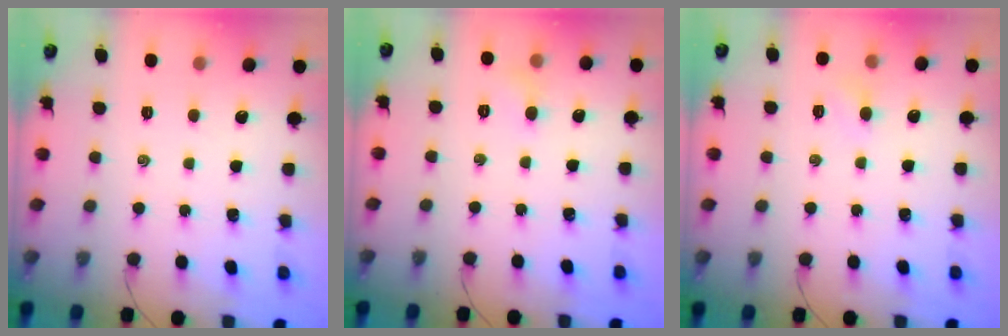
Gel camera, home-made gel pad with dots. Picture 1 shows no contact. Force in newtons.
{"total": 3.8, "press": 3.6, "slide": 1.3}
{"total": 2.7, "press": 2.6, "slide": 0.9}